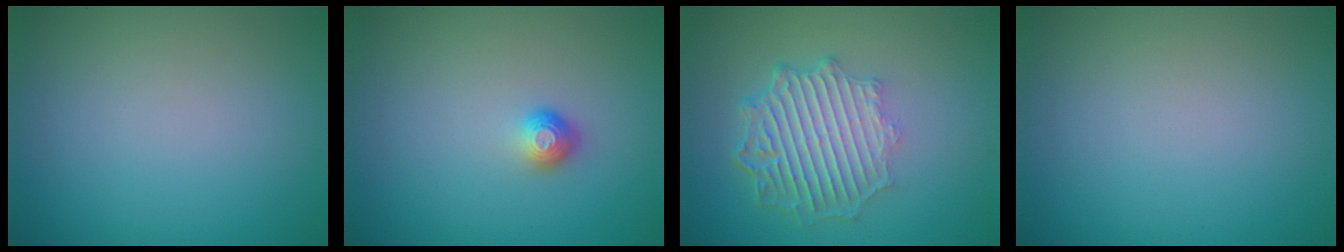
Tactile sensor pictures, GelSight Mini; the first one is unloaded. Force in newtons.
{"total": 1.2, "press": 0.9, "slide": 0.7}
{"total": 6.4, "press": 4.8, "slide": 4.2}
{"total": 0.0}